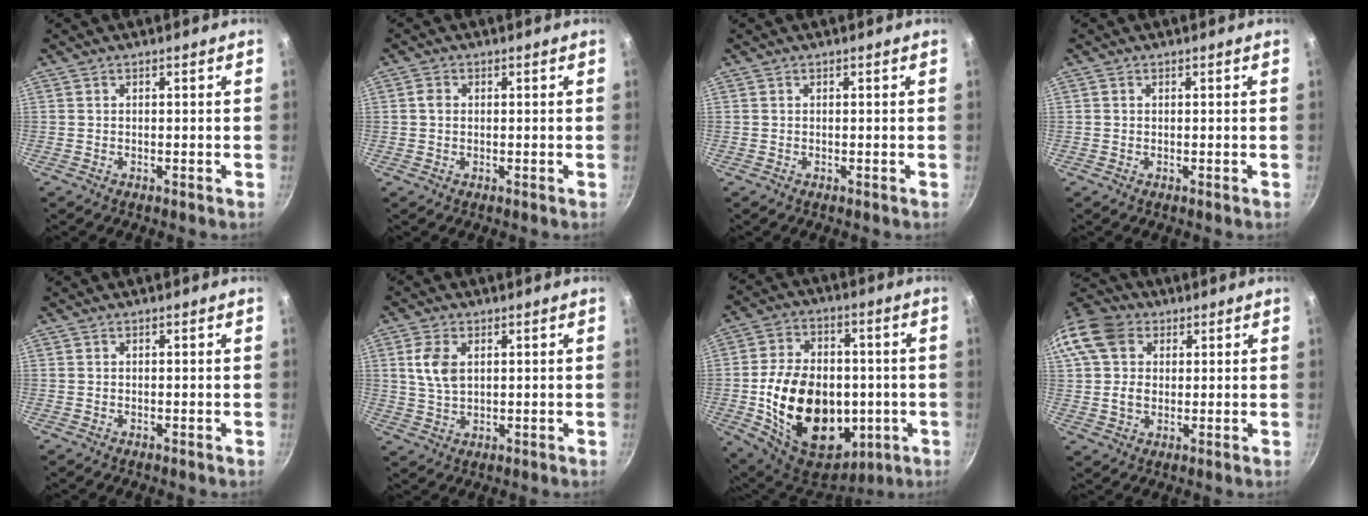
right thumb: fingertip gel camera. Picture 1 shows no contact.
{"total": 1.8, "force": [0.2, 1.5, 1.0], "torque": [-0.014, 0.004, 0.000]}
{"total": 0.0}
{"total": 0.0}
{"total": 0.0}
{"total": 6.3, "force": [1.7, 3.9, 4.6], "torque": [-0.086, -0.004, 0.034]}
{"total": 25.8, "force": [-3.2, 17.8, 18.3], "torque": [-0.290, 0.013, -0.035]}
{"total": 13.8, "force": [3.9, 10.9, 7.6], "torque": [-0.148, 0.017, 0.061]}